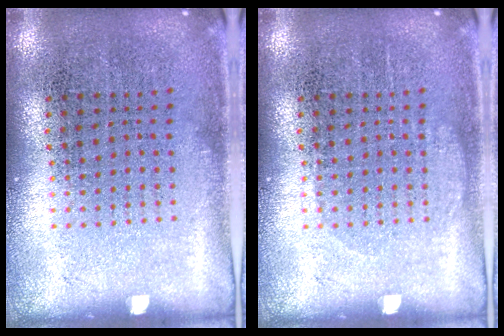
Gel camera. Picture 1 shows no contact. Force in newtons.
{"total": 0.7, "press": 0.7, "slide": 0.2}